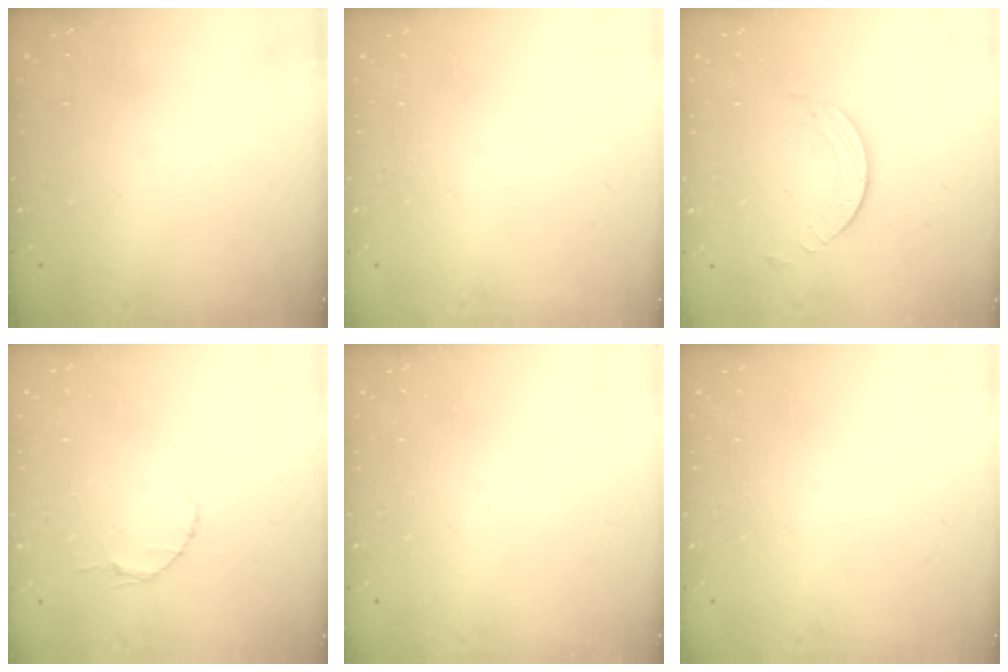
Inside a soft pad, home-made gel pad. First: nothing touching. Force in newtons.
{"total": 0.0}
{"total": 1.9, "press": 1.9, "slide": 0.2}
{"total": 4.0, "press": 4.0, "slide": 0.6}
{"total": 0.0}
{"total": 0.0}